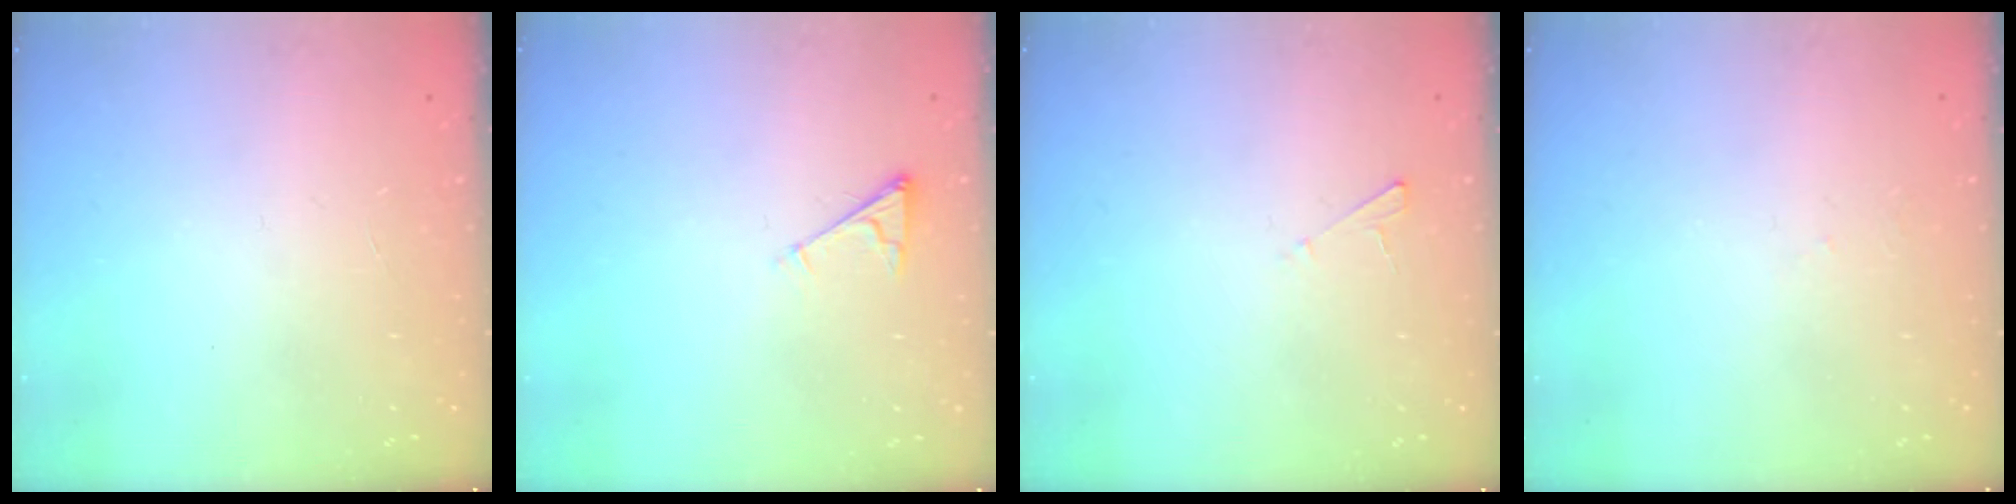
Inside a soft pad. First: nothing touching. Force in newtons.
{"total": 2.8, "press": 2.7, "slide": 0.4}
{"total": 2.0, "press": 2.0, "slide": 0.2}
{"total": 2.7, "press": 2.7, "slide": 0.4}